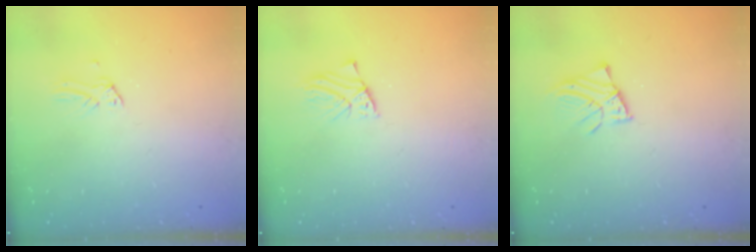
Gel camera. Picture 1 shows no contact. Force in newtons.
{"total": 1.8, "press": 1.8, "slide": 0.1}
{"total": 2.9, "press": 2.9, "slide": 0.2}